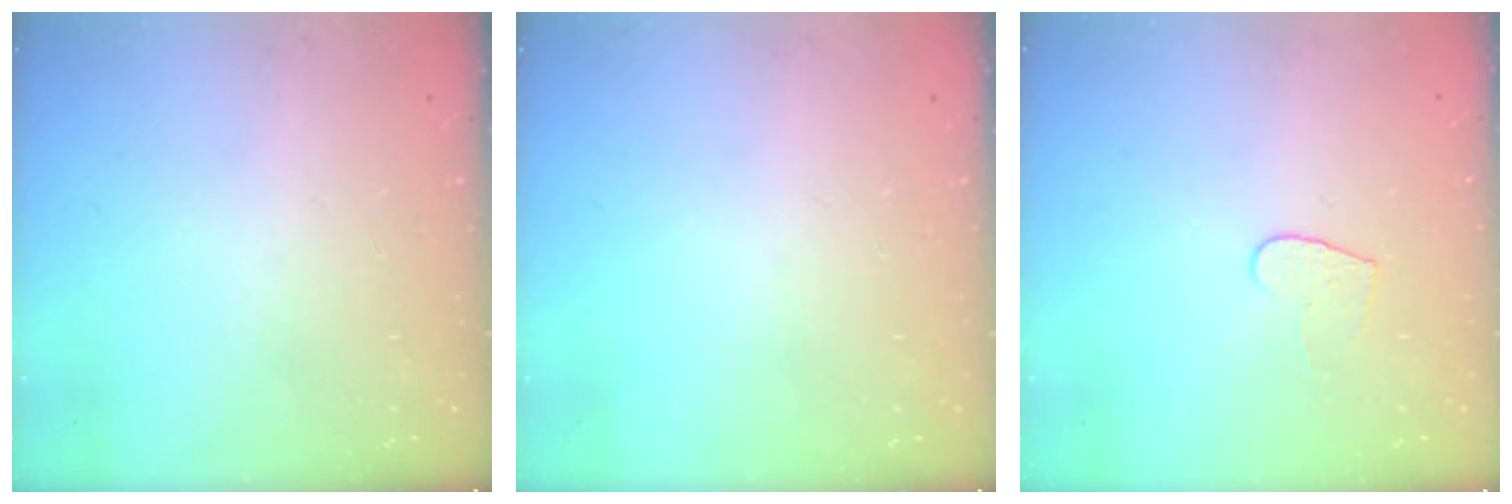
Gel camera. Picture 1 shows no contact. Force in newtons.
{"total": 0.0}
{"total": 4.7, "press": 4.7, "slide": 0.4}